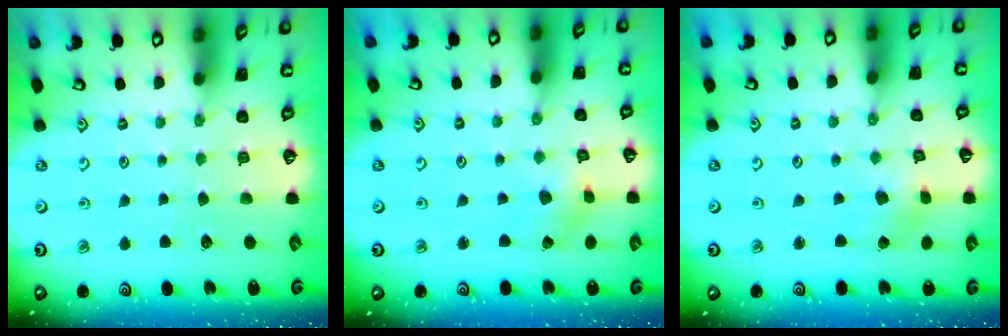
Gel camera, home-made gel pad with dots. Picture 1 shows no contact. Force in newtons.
{"total": 1.4, "press": 1.4, "slide": 0.2}
{"total": 2.5, "press": 2.4, "slide": 0.5}